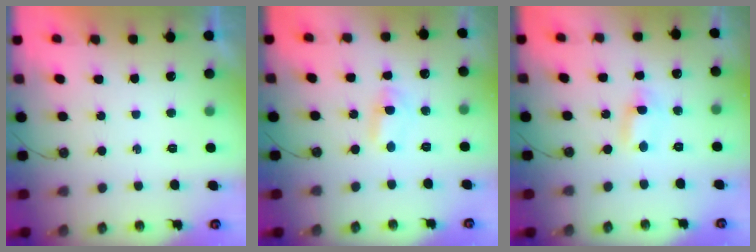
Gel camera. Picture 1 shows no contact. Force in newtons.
{"total": 1.5, "press": 1.3, "slide": 0.7}
{"total": 1.1, "press": 0.8, "slide": 0.6}